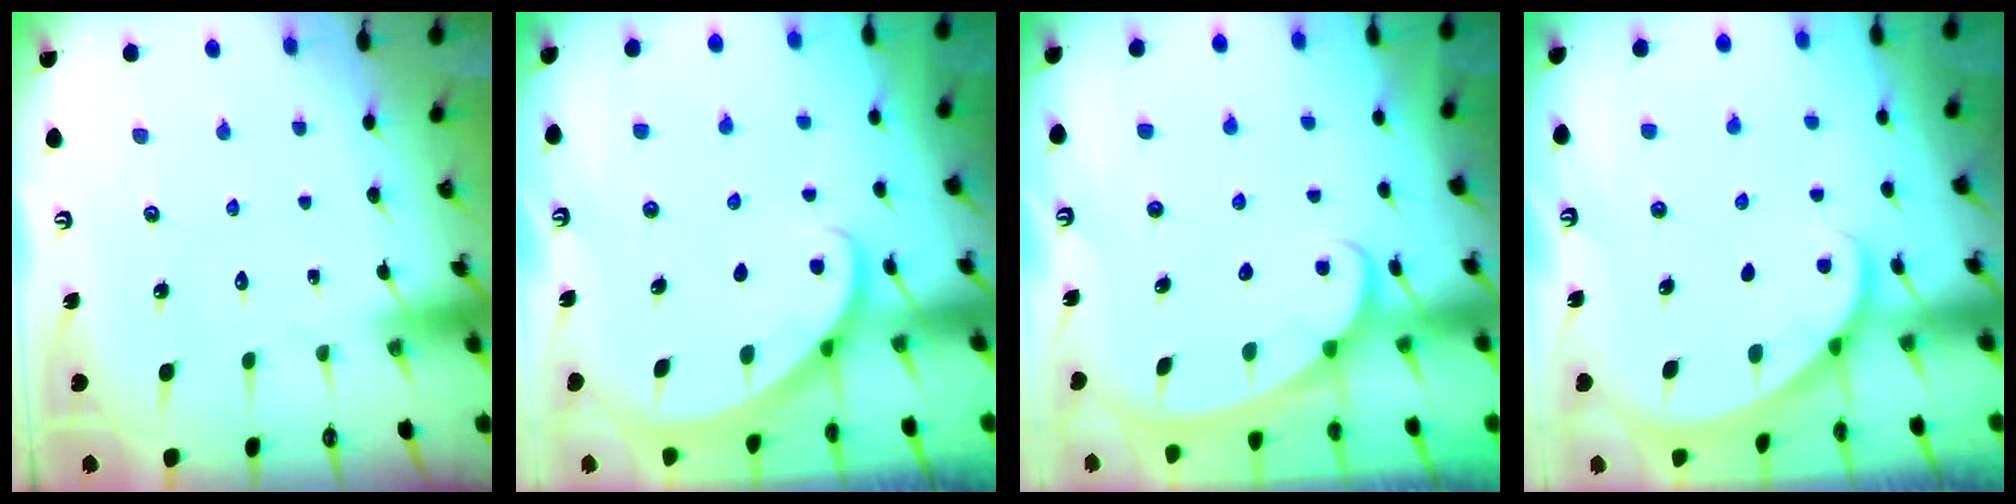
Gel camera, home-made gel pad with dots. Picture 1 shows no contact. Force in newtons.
{"total": 2.7, "press": 2.7, "slide": 0.2}
{"total": 2.6, "press": 2.6, "slide": 0.3}
{"total": 2.1, "press": 2.1, "slide": 0.1}